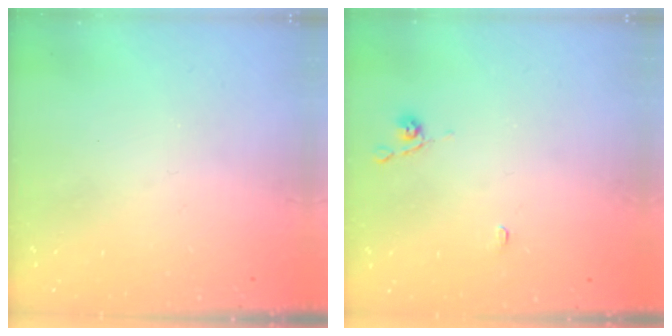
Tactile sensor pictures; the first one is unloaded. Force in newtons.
{"total": 2.6, "press": 2.6, "slide": 0.3}